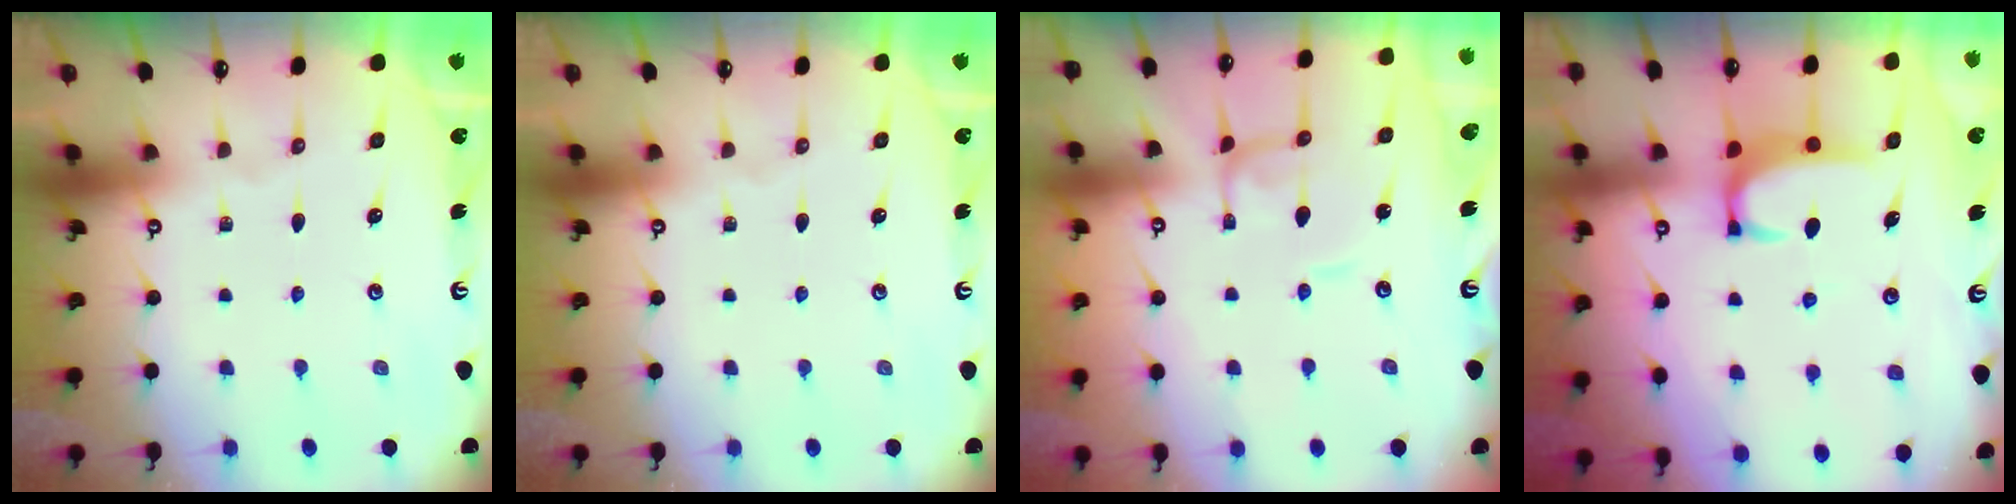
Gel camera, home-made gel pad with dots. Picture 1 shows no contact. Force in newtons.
{"total": 0.0}
{"total": 2.1, "press": 2.1, "slide": 0.0}
{"total": 2.7, "press": 2.7, "slide": 0.3}